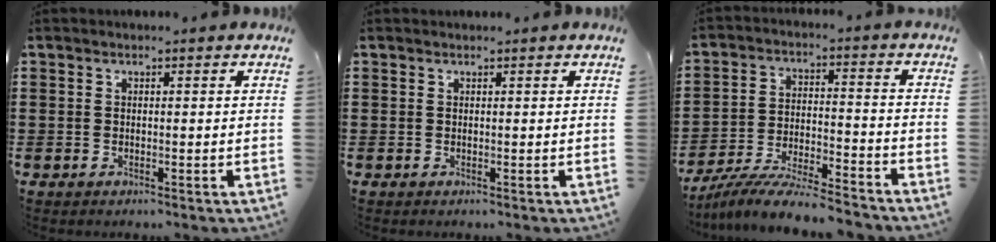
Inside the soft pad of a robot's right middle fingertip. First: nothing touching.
{"total": 0.0}
{"total": 8.4, "force": [-8.0, 0.3, 2.6], "torque": [-0.047, 0.007, -0.156]}